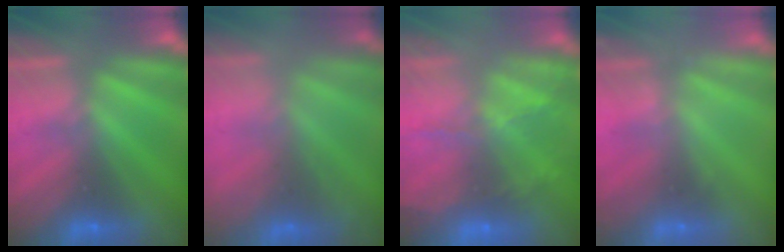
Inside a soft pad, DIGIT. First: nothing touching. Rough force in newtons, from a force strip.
{"total": 7.6}
{"total": 6.8}
{"total": 2.1}